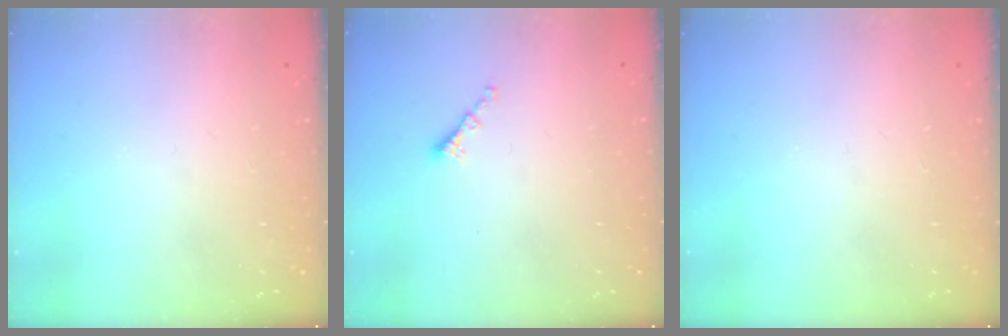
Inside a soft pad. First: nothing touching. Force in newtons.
{"total": 1.3, "press": 1.2, "slide": 0.5}
{"total": 0.0}